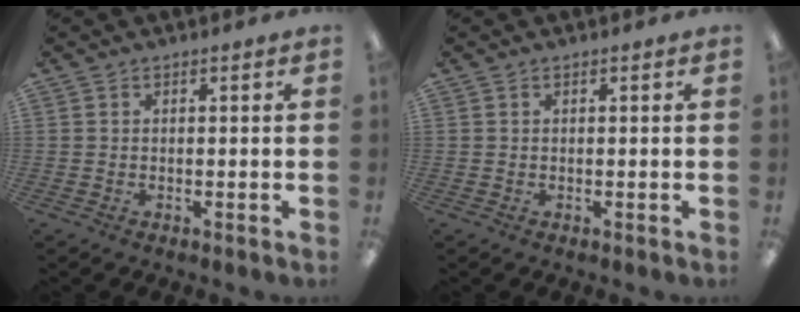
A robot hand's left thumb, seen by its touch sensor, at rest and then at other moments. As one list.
[{"total": 0.0}]